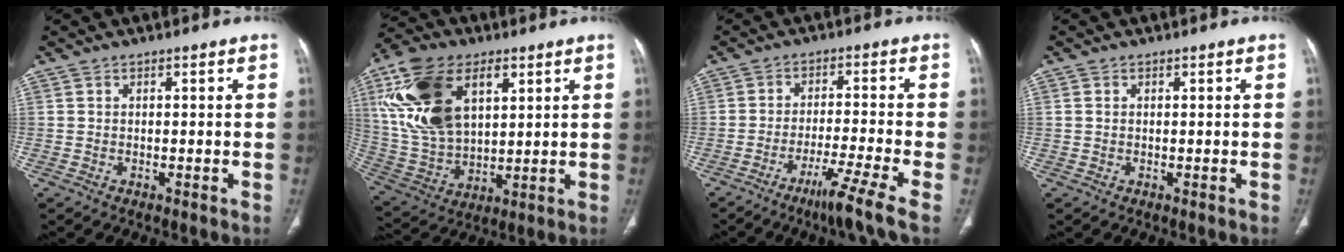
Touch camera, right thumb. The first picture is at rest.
{"total": 21.0, "force": [7.6, 12.5, 15.2], "torque": [-0.281, -0.016, 0.148]}
{"total": 9.0, "force": [-5.2, -0.7, 7.3], "torque": [-0.138, 0.010, -0.089]}
{"total": 0.8, "force": [0.2, 0.6, 0.4], "torque": [-0.009, 0.002, 0.004]}